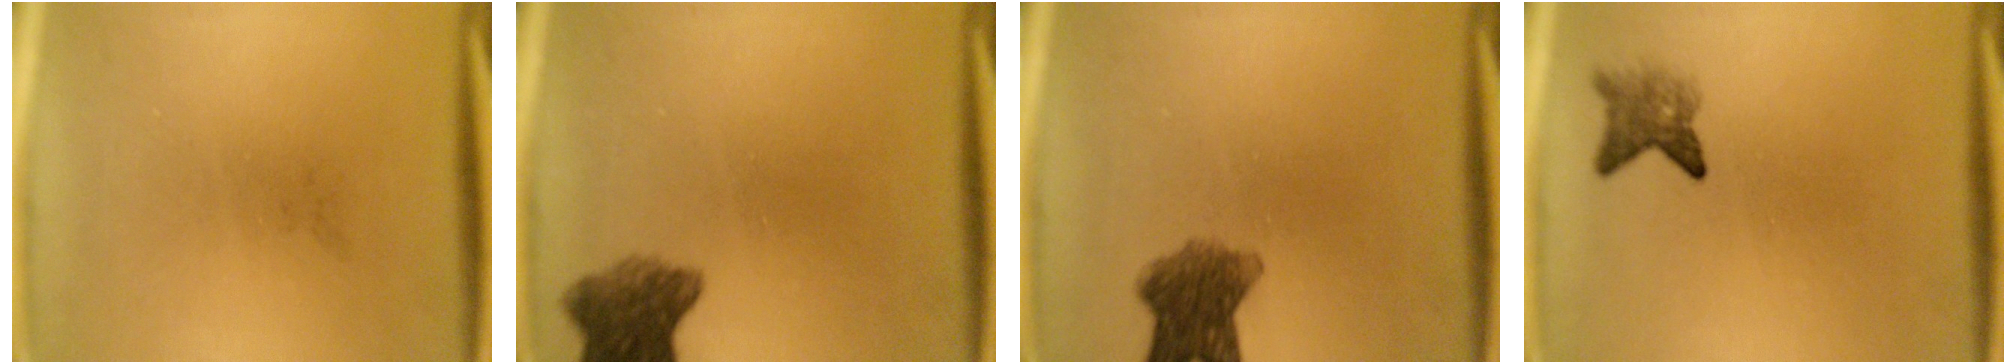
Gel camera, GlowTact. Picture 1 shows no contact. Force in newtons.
{"total": 6.8}
{"total": 7.0}
{"total": 2.8}